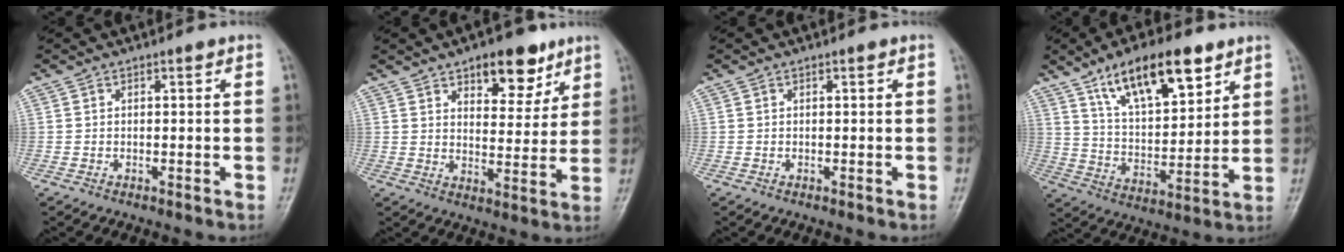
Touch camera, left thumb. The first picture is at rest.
{"total": 10.8, "force": [6.6, 5.3, 6.7], "torque": [-0.060, -0.035, 0.096]}
{"total": 0.0}
{"total": 16.6, "force": [9.9, 6.6, 11.6], "torque": [-0.161, -0.041, 0.176]}